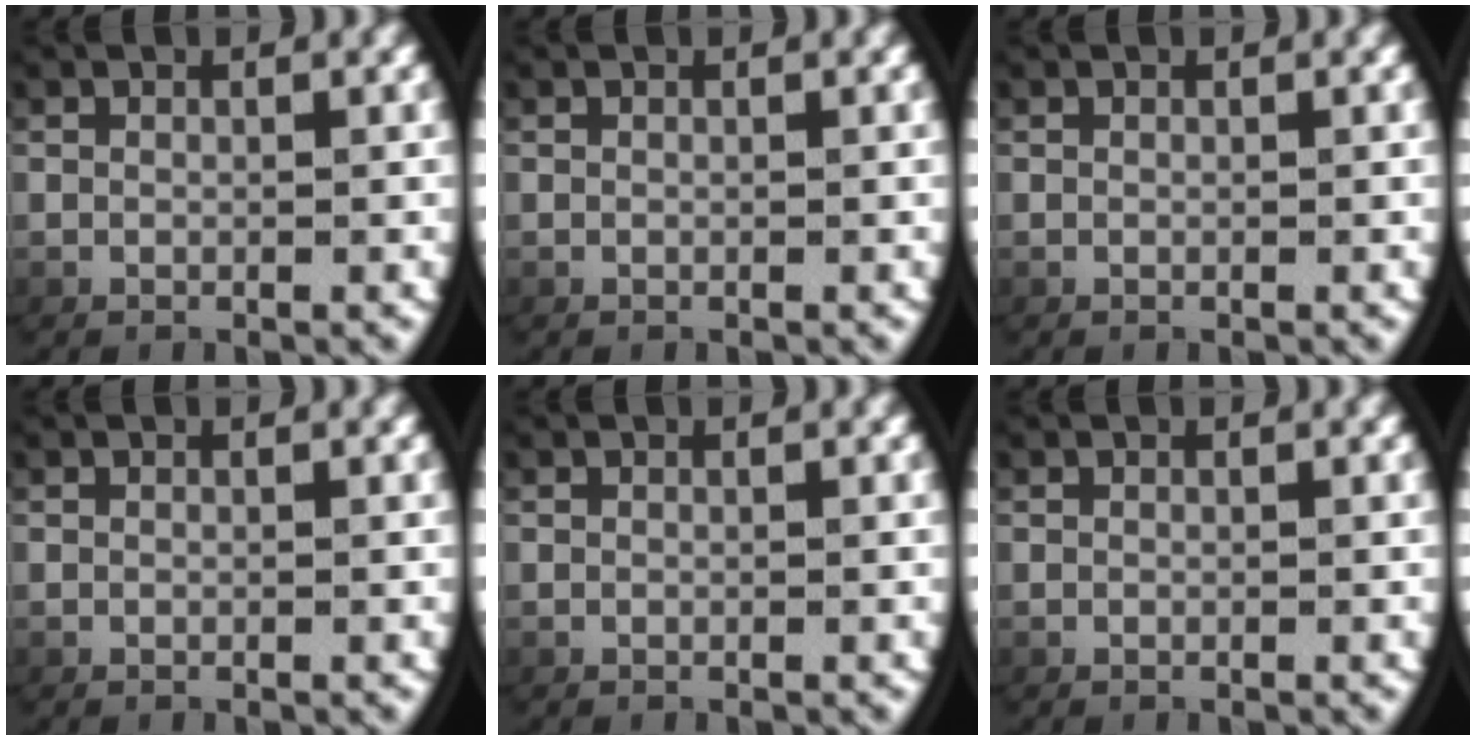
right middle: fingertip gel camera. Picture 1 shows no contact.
{"total": 0.0}
{"total": 0.0}
{"total": 0.0}
{"total": 0.0}
{"total": 0.0}